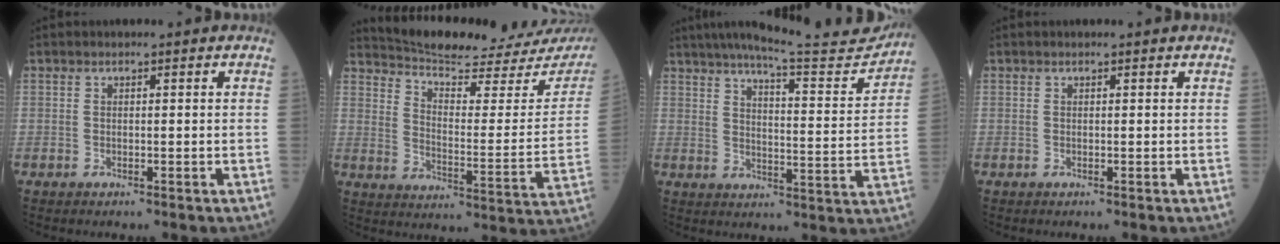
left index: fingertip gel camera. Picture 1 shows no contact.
{"total": 23.7, "force": [22.0, 2.5, 8.5], "torque": [-0.134, -0.076, 0.286]}
{"total": 18.5, "force": [17.1, 0.6, 6.8], "torque": [-0.104, -0.042, 0.225]}
{"total": 0.0}